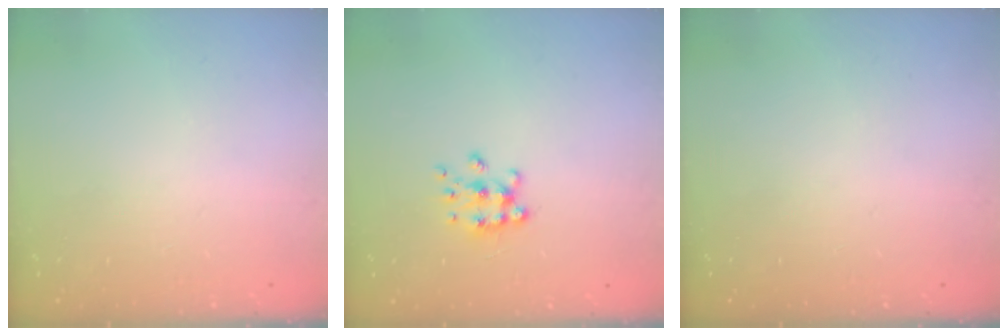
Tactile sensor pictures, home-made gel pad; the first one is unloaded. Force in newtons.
{"total": 7.8, "press": 7.8, "slide": 0.8}
{"total": 0.0}